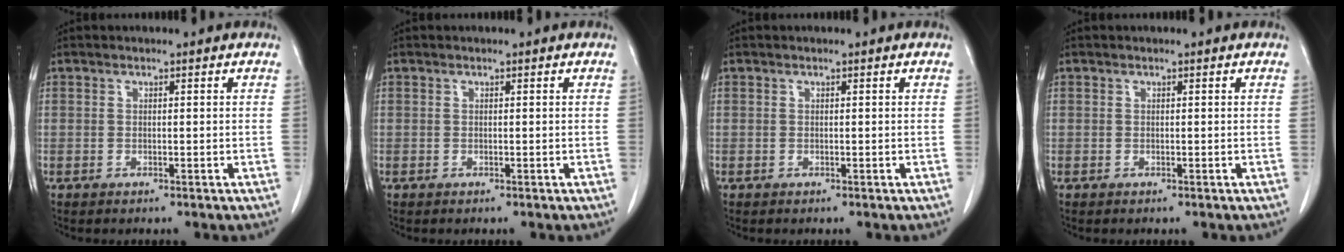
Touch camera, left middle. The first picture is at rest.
{"total": 0.0}
{"total": 0.0}
{"total": 0.0}